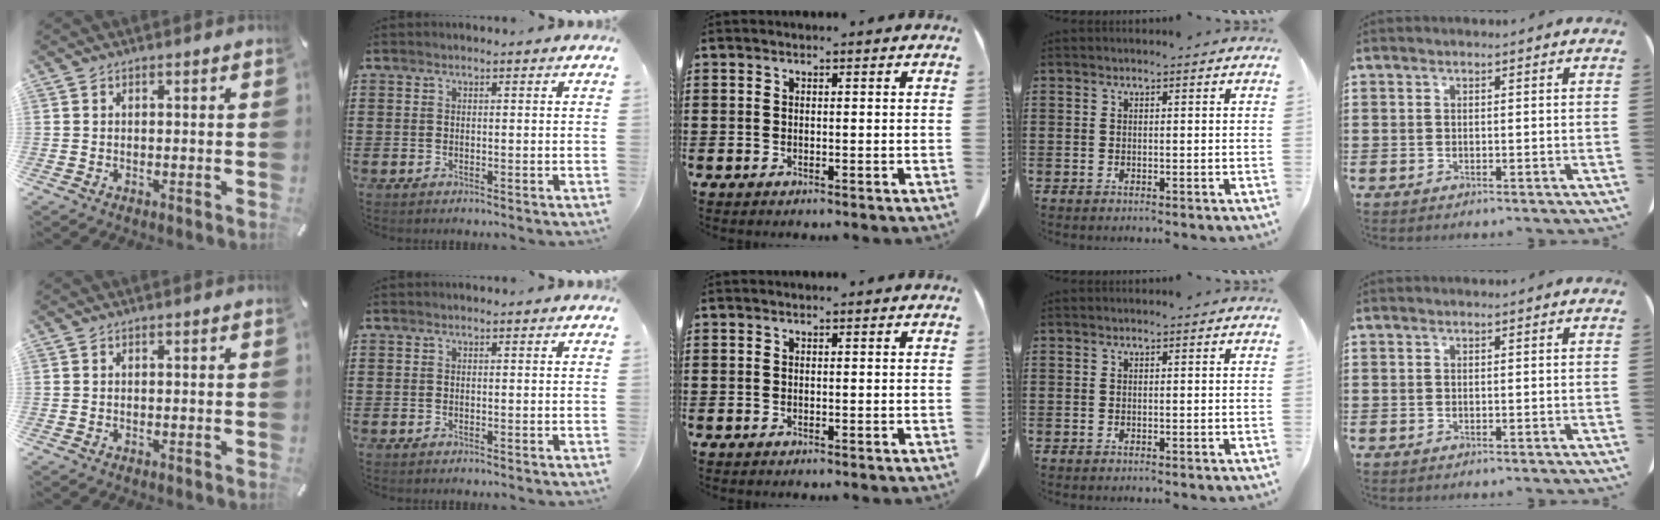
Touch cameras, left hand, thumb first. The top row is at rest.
{}